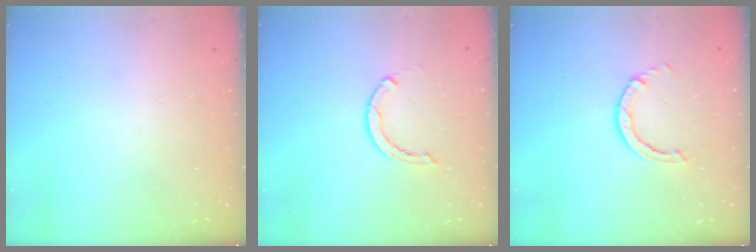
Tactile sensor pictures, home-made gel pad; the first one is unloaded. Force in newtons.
{"total": 2.6, "press": 2.6, "slide": 0.1}
{"total": 3.4, "press": 3.3, "slide": 0.5}